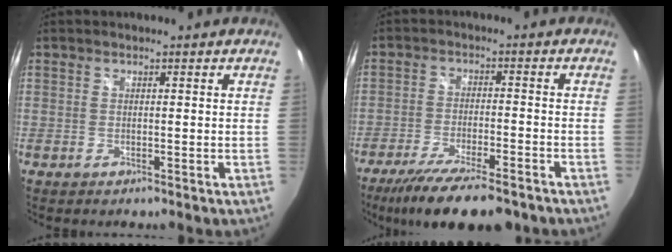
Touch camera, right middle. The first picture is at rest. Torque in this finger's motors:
{"motor_torque": [1.07, -1.07, 0.22, 0.09]}